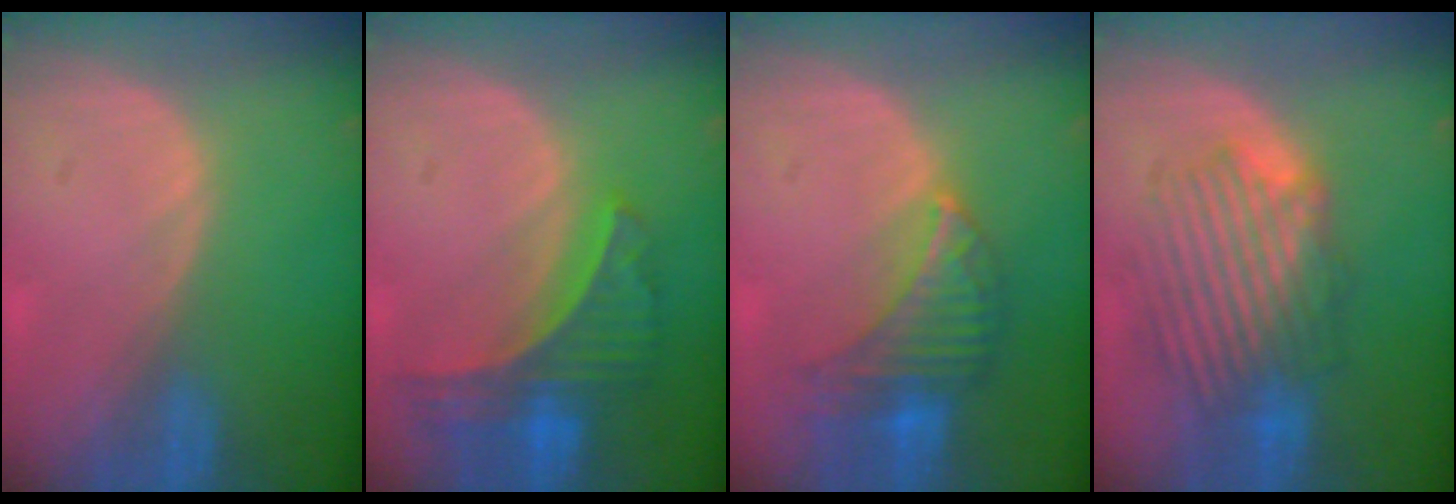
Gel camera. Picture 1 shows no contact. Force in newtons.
{"total": 7.8, "press": 6.8, "slide": 3.8}
{"total": 7.4, "press": 6.9, "slide": 2.5}
{"total": 8.5, "press": 8.3, "slide": 1.7}